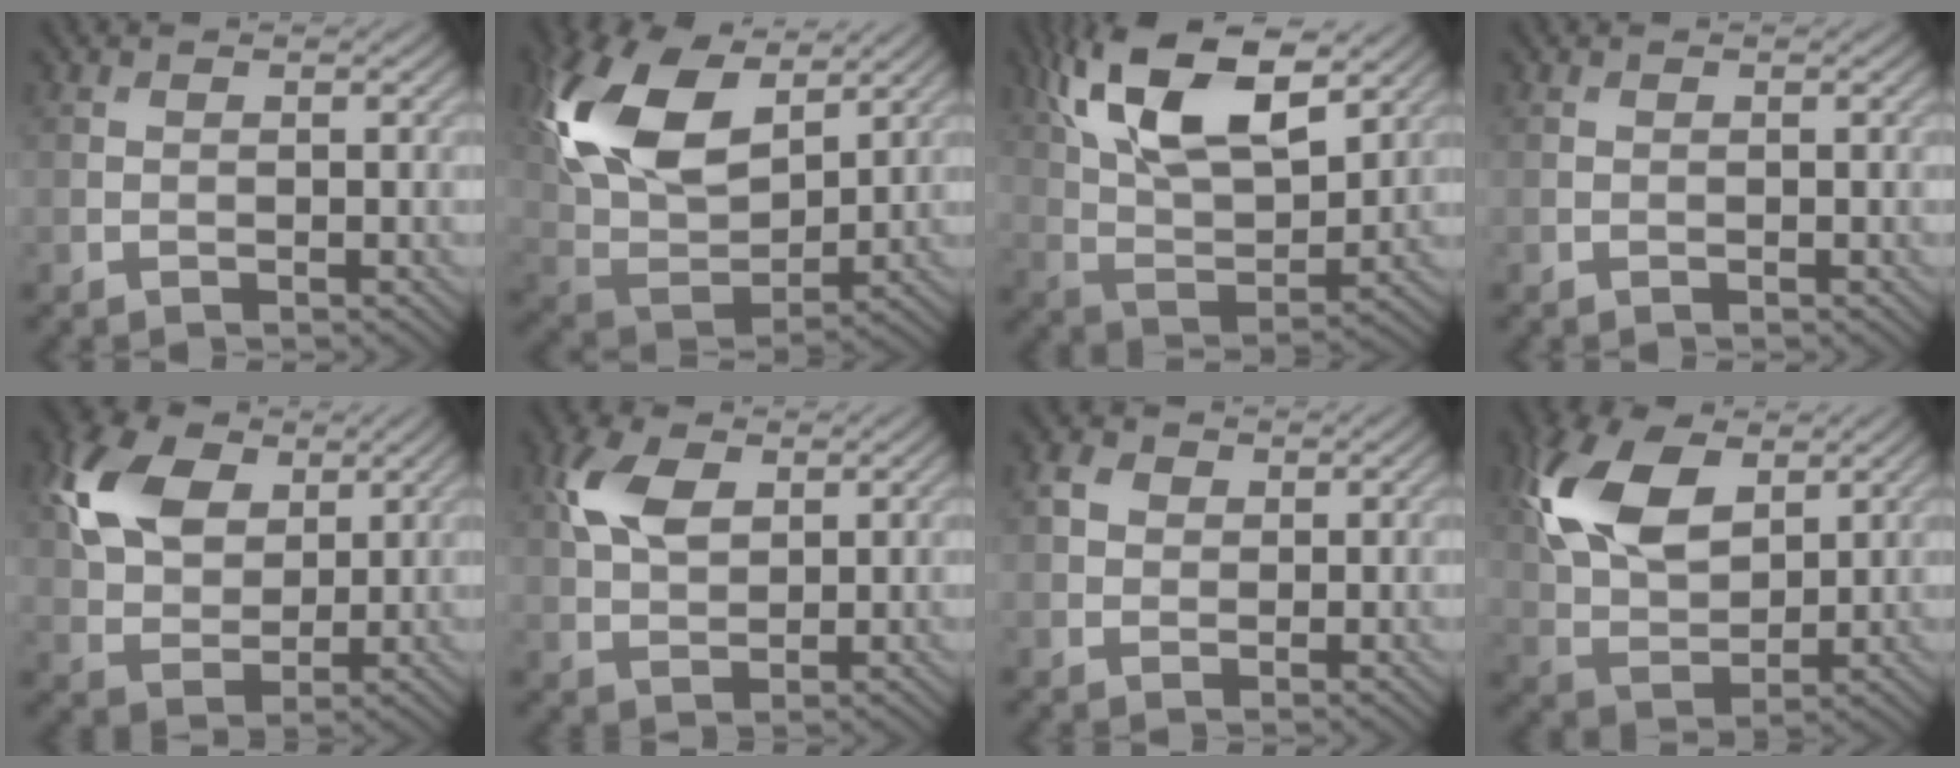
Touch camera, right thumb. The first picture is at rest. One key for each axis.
{"total": 16.2, "fx": 6.8, "fy": 9.2, "fz": 11.5, "tx": -0.268, "ty": 0.019, "tz": 0.128}
{"total": 15.7, "fx": 8.1, "fy": 6.8, "fz": 11.6, "tx": -0.244, "ty": 0.014, "tz": 0.130}
{"total": 0.0}
{"total": 10.6, "fx": 4.2, "fy": 7.1, "fz": 6.7, "tx": -0.170, "ty": 0.014, "tz": 0.076}
{"total": 6.4, "fx": 2.4, "fy": 3.8, "fz": 4.6, "tx": -0.110, "ty": 0.008, "tz": 0.043}
{"total": 2.7, "fx": 0.8, "fy": 2.3, "fz": 1.2, "tx": -0.029, "ty": 0.003, "tz": 0.011}
{"total": 12.6, "fx": 4.9, "fy": 7.2, "fz": 9.1, "tx": -0.220, "ty": 0.019, "tz": 0.095}